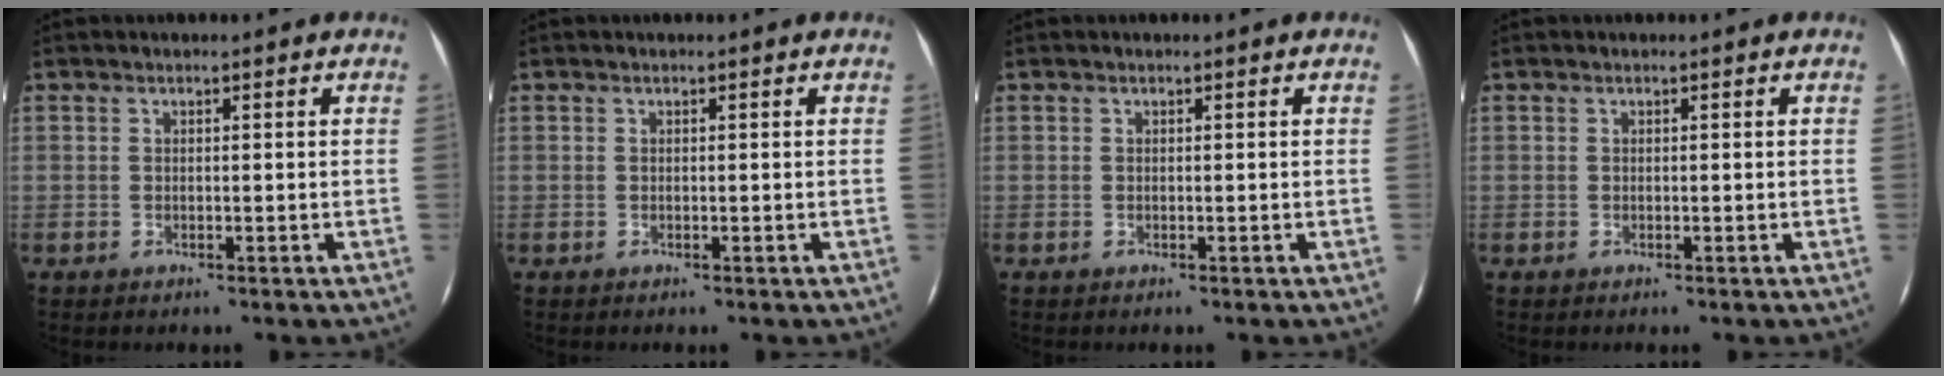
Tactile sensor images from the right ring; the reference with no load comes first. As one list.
[{"total": 0.0}, {"total": 0.0}, {"total": 0.0}]